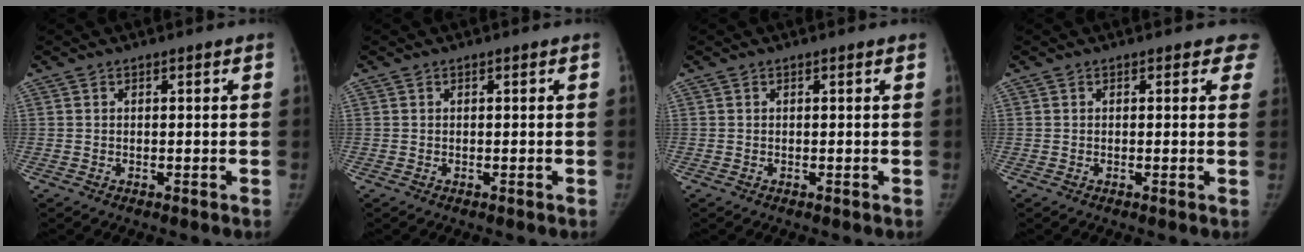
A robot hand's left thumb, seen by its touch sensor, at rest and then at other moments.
{"total": 0.0}
{"total": 0.0}
{"total": 2.5, "force": [1.9, 1.5, 0.6], "torque": [0.026, -0.006, 0.001]}